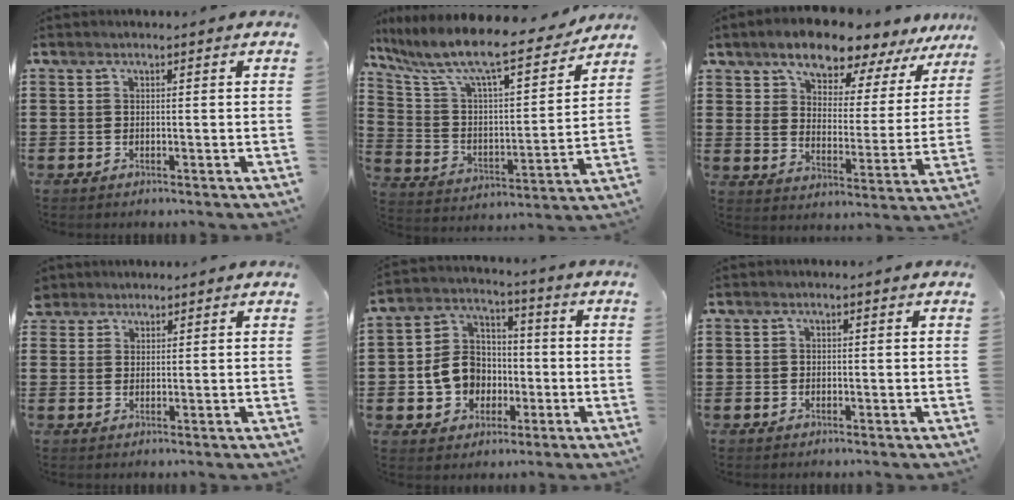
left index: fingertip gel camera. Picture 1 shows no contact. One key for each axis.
{"total": 10.8, "fx": 9.1, "fy": 1.1, "fz": 5.7, "tx": -0.151, "ty": -0.066, "tz": 0.150}
{"total": 9.3, "fx": 8.1, "fy": 2.8, "fz": 3.5, "tx": -0.082, "ty": -0.043, "tz": 0.144}
{"total": 2.2, "fx": 1.8, "fy": 1.3, "fz": -0.1, "tx": -0.007, "ty": 0.008, "tz": 0.035}
{"total": 9.1, "fx": -1.5, "fy": 8.1, "fz": 3.9, "tx": -0.110, "ty": 0.023, "tz": -0.023}
{"total": 0.6, "fx": 0.0, "fy": 0.6, "fz": 0.3, "tx": -0.007, "ty": 0.005, "tz": 0.000}